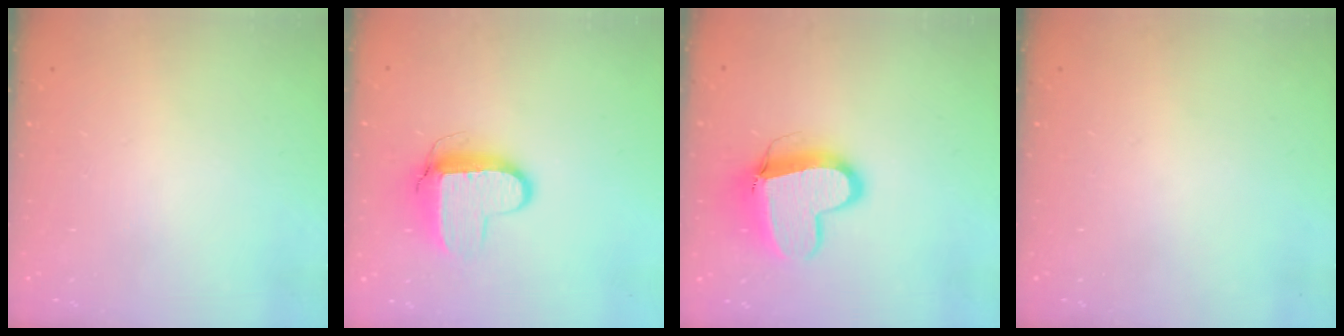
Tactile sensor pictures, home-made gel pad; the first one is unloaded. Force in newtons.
{"total": 9.9, "press": 9.9, "slide": 0.9}
{"total": 15.6, "press": 15.5, "slide": 1.5}
{"total": 0.0}